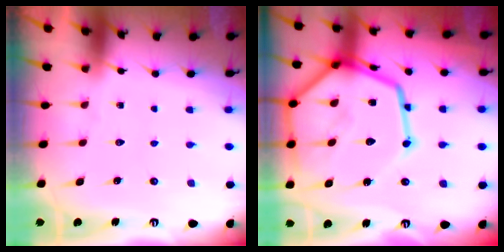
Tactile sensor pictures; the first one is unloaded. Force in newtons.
{"total": 25.3, "press": 25.2, "slide": 2.4}